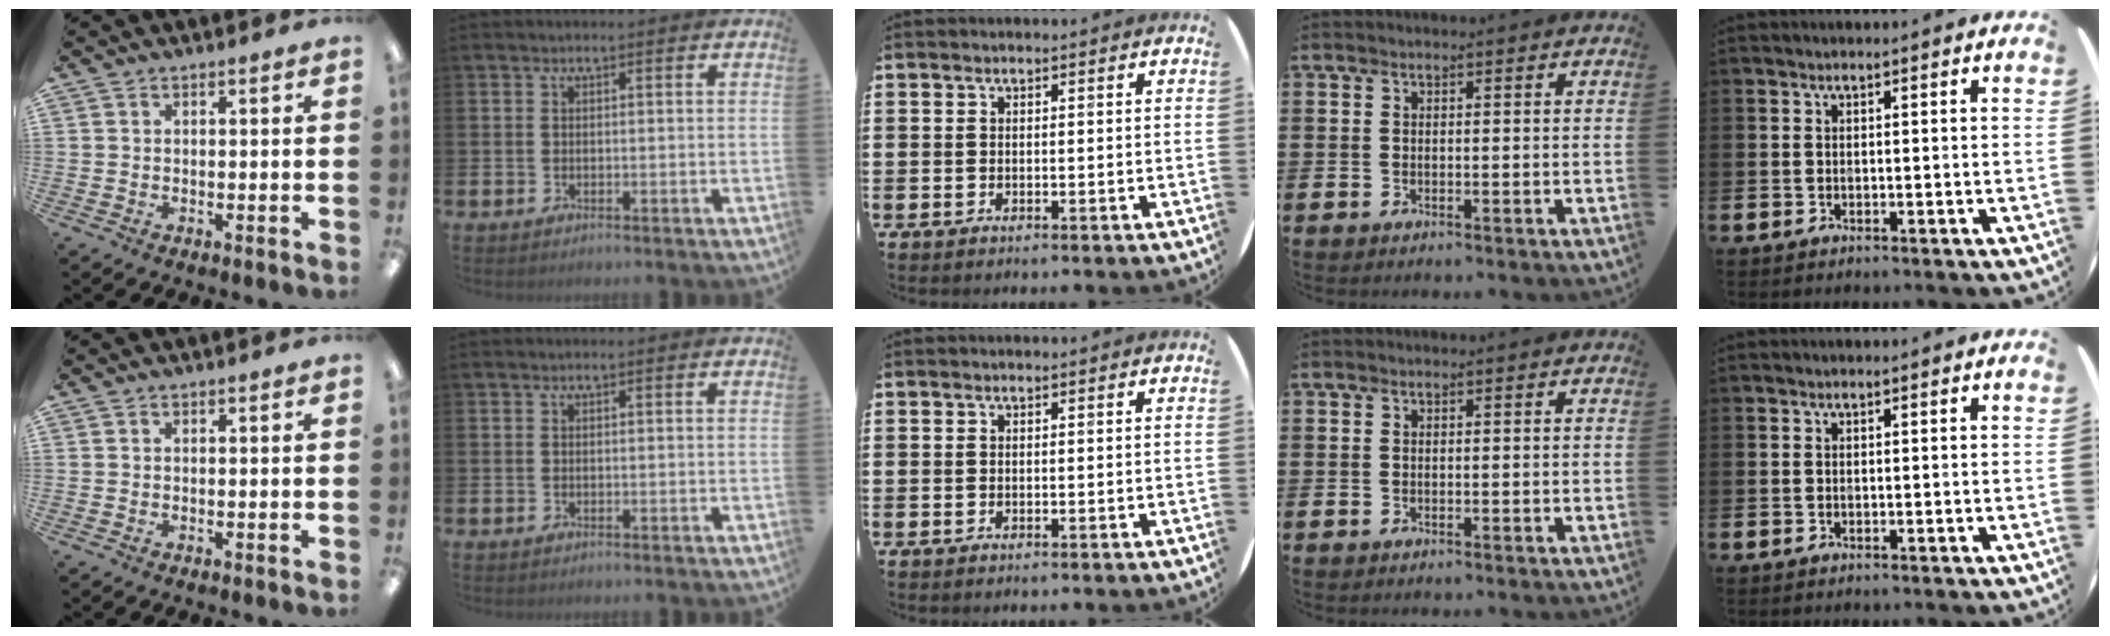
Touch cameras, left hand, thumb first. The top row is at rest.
{}